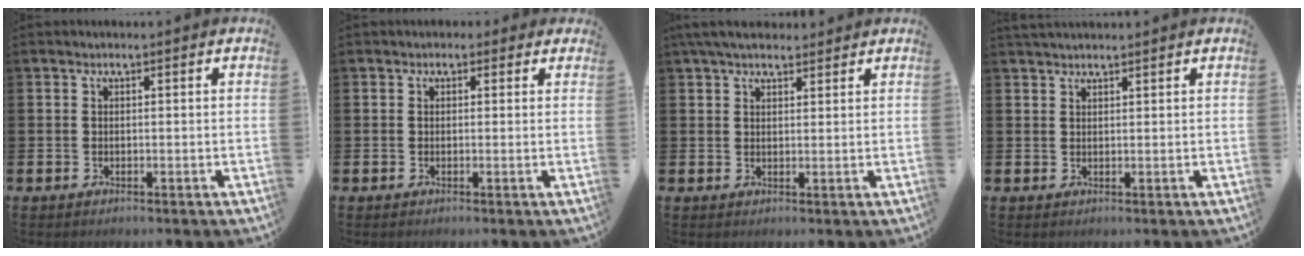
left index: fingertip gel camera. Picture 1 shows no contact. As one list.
[{"total": 0.9, "force": [0.3, 0.8, 0.1], "torque": [-0.001, 0.010, 0.004]}, {"total": 4.3, "force": [3.7, 1.6, 1.4], "torque": [-0.024, -0.012, 0.067]}, {"total": 1.5, "force": [1.5, 0.2, 0.3], "torque": [-0.004, -0.001, 0.027]}]